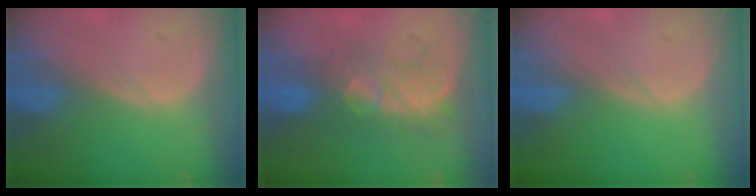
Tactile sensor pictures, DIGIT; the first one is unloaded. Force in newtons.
{"total": 8.3, "press": 7.7, "slide": 3.1}
{"total": 0.0}